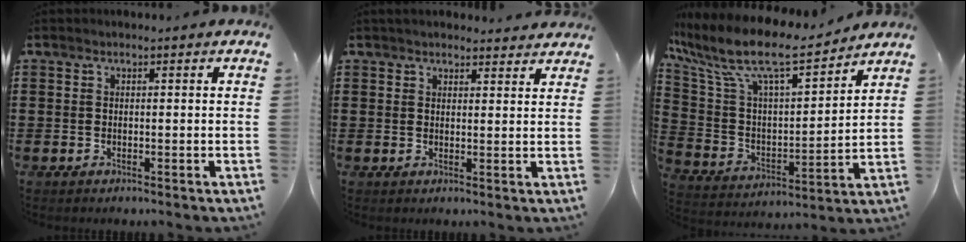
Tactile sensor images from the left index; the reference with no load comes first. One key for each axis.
{"total": 2.3, "fx": 2.2, "fy": 0.3, "fz": 0.4, "tx": -0.013, "ty": -0.001, "tz": 0.042}
{"total": 11.0, "fx": 8.6, "fy": 2.2, "fz": 6.5, "tx": -0.162, "ty": -0.055, "tz": 0.144}